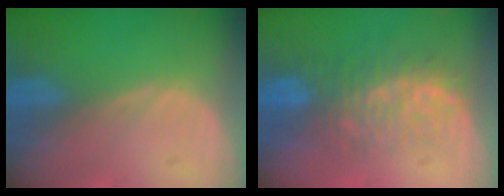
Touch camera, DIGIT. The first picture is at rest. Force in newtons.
{"total": 7.8, "press": 7.6, "slide": 1.7}